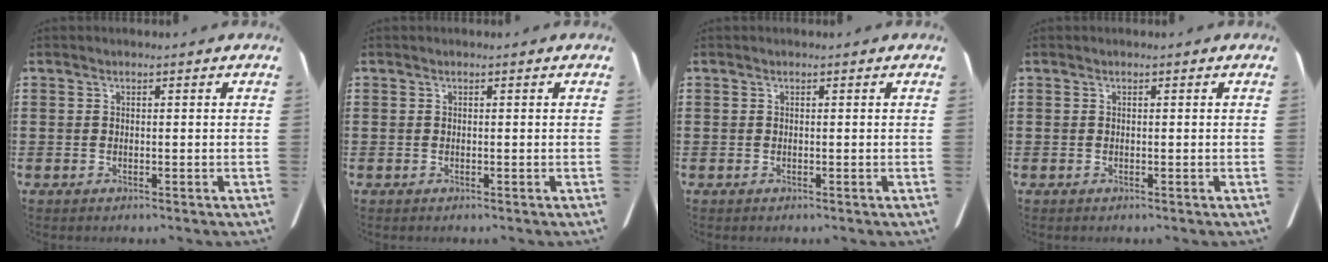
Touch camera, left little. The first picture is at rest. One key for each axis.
{"total": 0.0}
{"total": 0.0}
{"total": 0.0}